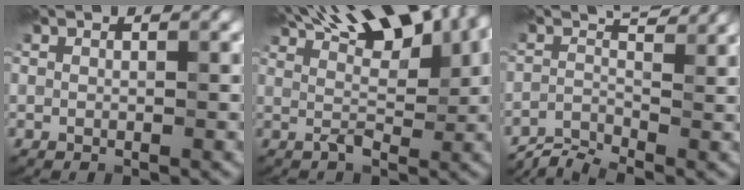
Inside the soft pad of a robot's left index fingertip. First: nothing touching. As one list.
[{"total": 9.2, "force": [4.9, 3.2, 7.2], "torque": [-0.106, 0.027, 0.065]}, {"total": 2.7, "force": [-2.1, 0.6, 1.6], "torque": [-0.033, 0.003, -0.053]}]